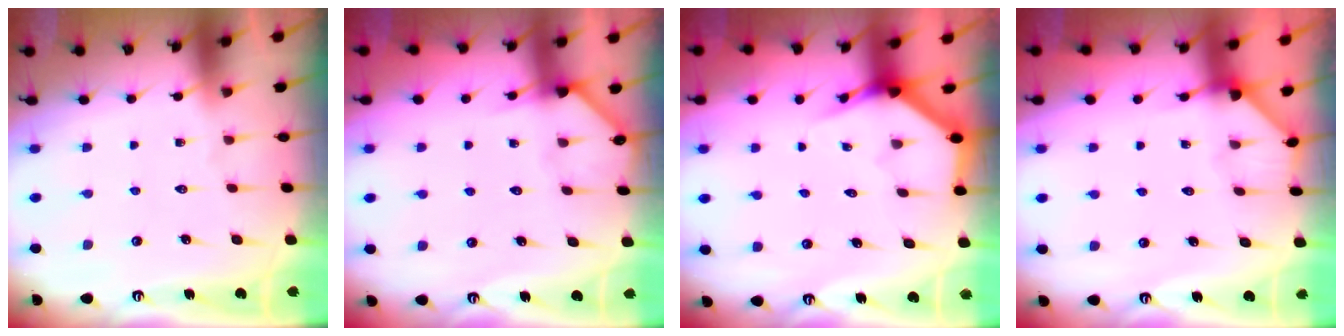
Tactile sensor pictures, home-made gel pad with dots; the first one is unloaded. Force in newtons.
{"total": 4.3, "press": 4.3, "slide": 0.2}
{"total": 3.7, "press": 3.7, "slide": 0.3}
{"total": 2.5, "press": 2.5, "slide": 0.2}